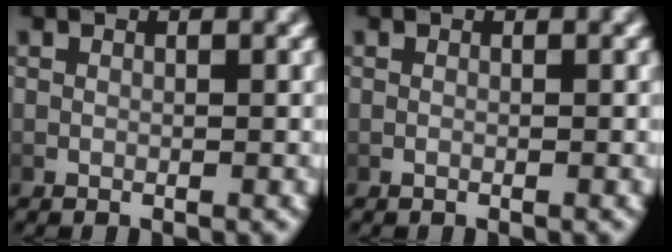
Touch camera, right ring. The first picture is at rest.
{"total": 0.0}